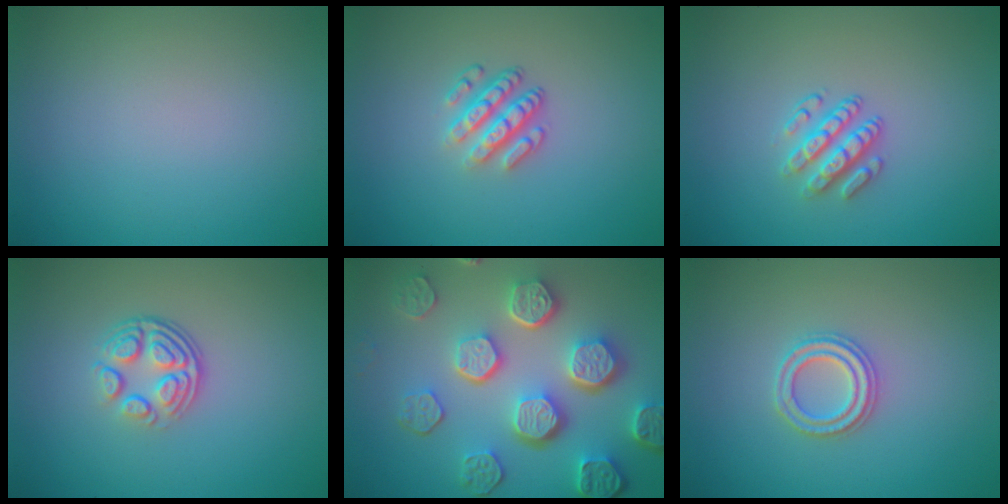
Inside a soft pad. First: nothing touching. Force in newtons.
{"total": 3.5, "press": 2.6, "slide": 2.3}
{"total": 3.0, "press": 2.4, "slide": 1.6}
{"total": 4.0, "press": 2.8, "slide": 2.9}
{"total": 8.4, "press": 6.2, "slide": 5.7}
{"total": 2.3, "press": 2.2, "slide": 0.4}